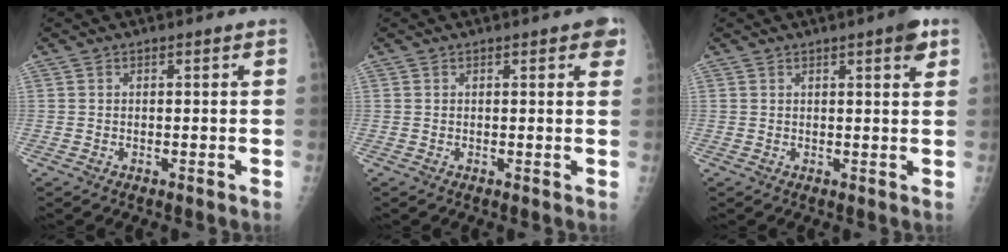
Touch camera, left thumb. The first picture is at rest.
{"total": 3.4, "force": [1.7, 1.2, 2.7], "torque": [-0.018, -0.001, 0.014]}
{"total": 3.9, "force": [2.2, 0.8, 3.2], "torque": [-0.036, -0.007, 0.024]}